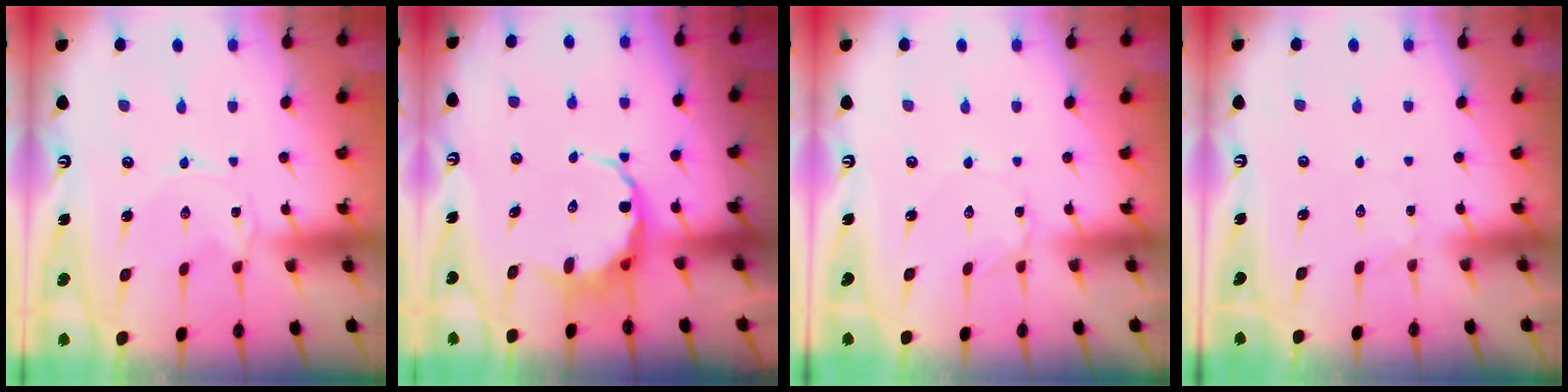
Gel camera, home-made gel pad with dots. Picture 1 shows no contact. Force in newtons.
{"total": 7.3, "press": 7.0, "slide": 2.0}
{"total": 1.1, "press": 1.1, "slide": 0.1}
{"total": 1.4, "press": 1.4, "slide": 0.3}